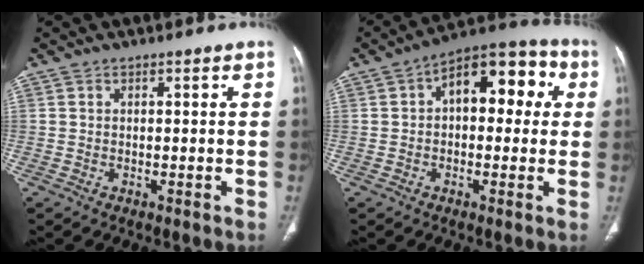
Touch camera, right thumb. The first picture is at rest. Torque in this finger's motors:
{"motor_torque": [0.73, 2.85, 1.48, -0.25, 0.06]}